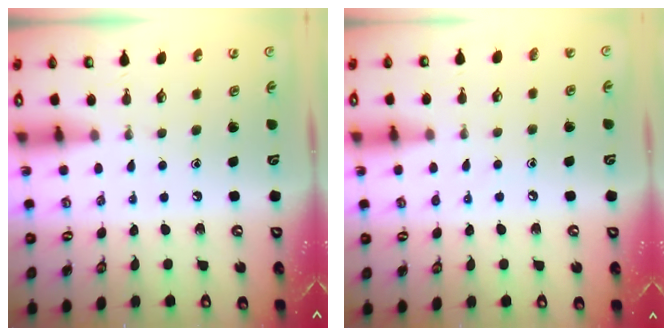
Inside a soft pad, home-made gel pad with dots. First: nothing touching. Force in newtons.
{"total": 6.3, "press": 6.3, "slide": 0.6}